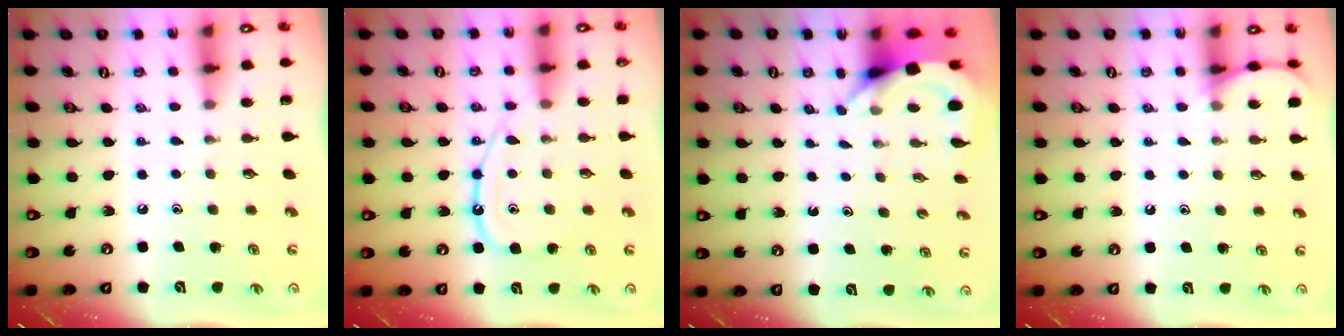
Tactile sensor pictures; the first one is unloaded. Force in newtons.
{"total": 13.1, "press": 13.0, "slide": 1.3}
{"total": 3.6, "press": 3.6, "slide": 0.3}
{"total": 4.9, "press": 4.9, "slide": 0.5}